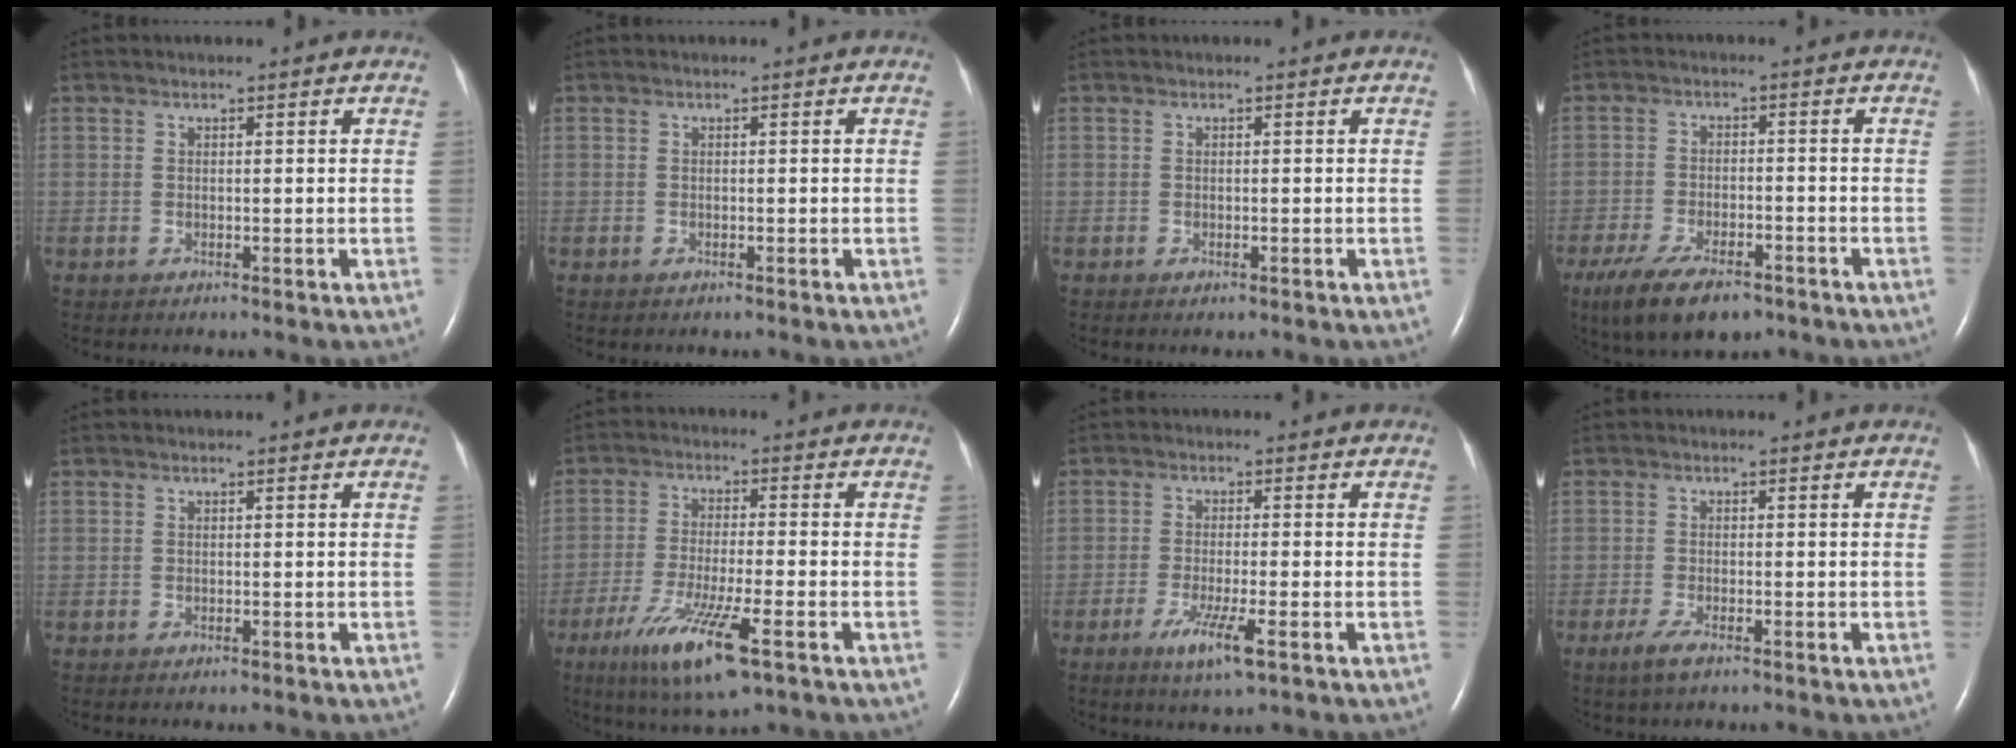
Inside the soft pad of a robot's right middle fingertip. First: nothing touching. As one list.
[{"total": 0.0}, {"total": 0.8, "force": [-0.5, 0.3, 0.5], "torque": [-0.012, -0.002, -0.003]}, {"total": 10.4, "force": [-7.2, 3.9, 6.4], "torque": [-0.115, -0.011, -0.118]}, {"total": 0.0}, {"total": 11.6, "force": [-6.1, 1.3, 9.9], "torque": [-0.191, -0.033, -0.102]}, {"total": 5.7, "force": [-2.8, 0.3, 4.9], "torque": [-0.097, -0.015, -0.049]}, {"total": 2.8, "force": [-1.7, 0.6, 2.1], "torque": [-0.051, -0.005, -0.035]}]